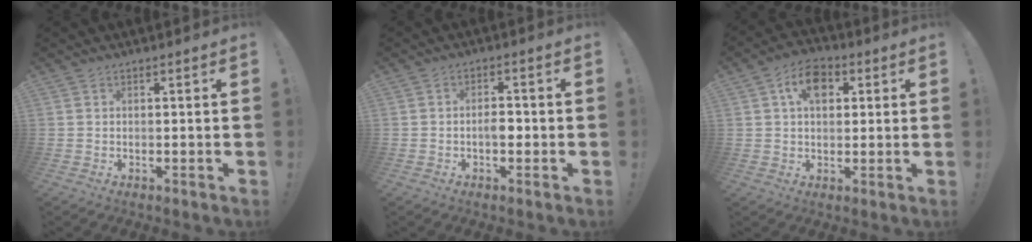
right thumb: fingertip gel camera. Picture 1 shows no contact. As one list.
[{"total": 3.9, "force": [-1.3, 2.1, 3.0], "torque": [-0.047, 0.012, -0.023]}, {"total": 9.3, "force": [3.1, 6.2, 6.3], "torque": [-0.088, 0.003, 0.055]}]